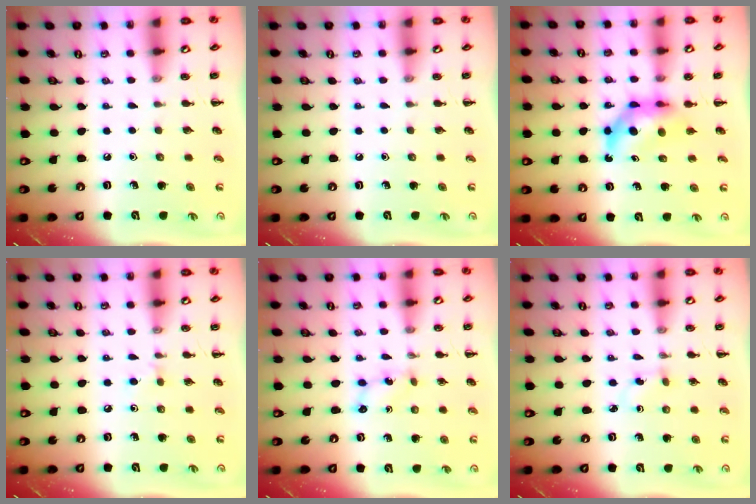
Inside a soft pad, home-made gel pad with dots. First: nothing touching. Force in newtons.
{"total": 0.0}
{"total": 6.7, "press": 6.5, "slide": 1.5}
{"total": 4.2, "press": 3.9, "slide": 1.5}
{"total": 2.0, "press": 2.0, "slide": 0.6}
{"total": 1.9, "press": 1.6, "slide": 0.9}